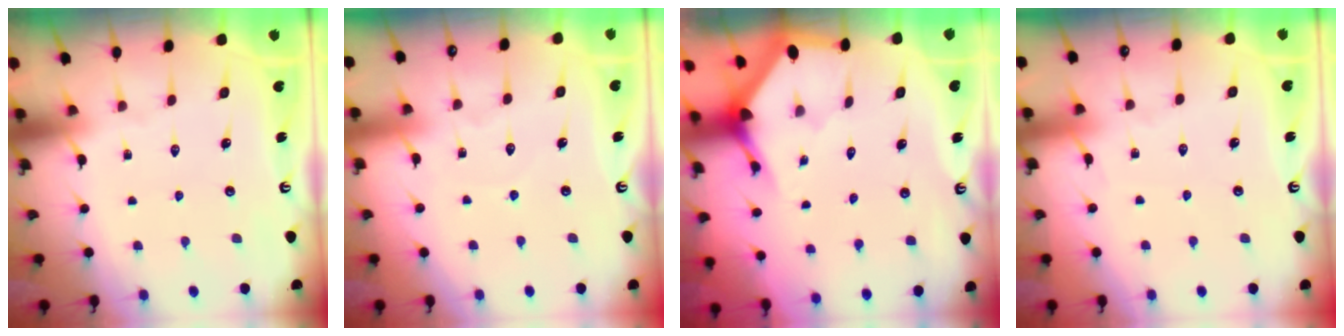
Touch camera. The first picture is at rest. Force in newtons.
{"total": 3.3, "press": 3.3, "slide": 0.2}
{"total": 2.8, "press": 2.8, "slide": 0.2}
{"total": 2.6, "press": 2.6, "slide": 0.4}